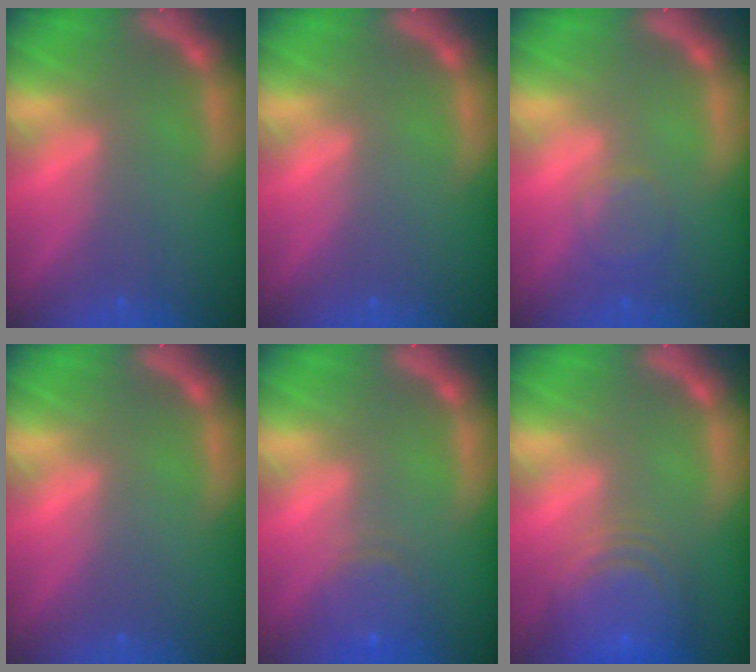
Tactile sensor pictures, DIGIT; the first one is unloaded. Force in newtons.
{"total": 0.0}
{"total": 2.4}
{"total": 0.0}
{"total": 3.5}
{"total": 9.1}